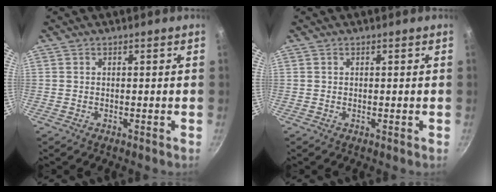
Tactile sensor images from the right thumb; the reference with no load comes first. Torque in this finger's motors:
{"motor_torque": [1.54, 1.47, -0.15, -0.16, 0.07]}